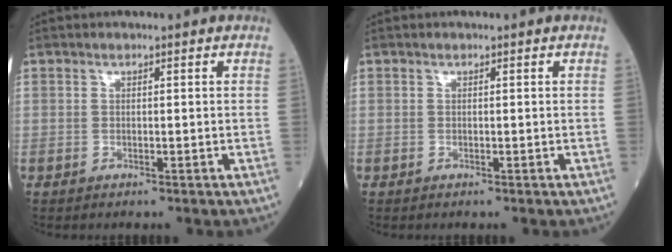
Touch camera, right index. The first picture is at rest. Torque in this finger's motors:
{"motor_torque": [0.00, 0.00, 0.00, -0.01]}